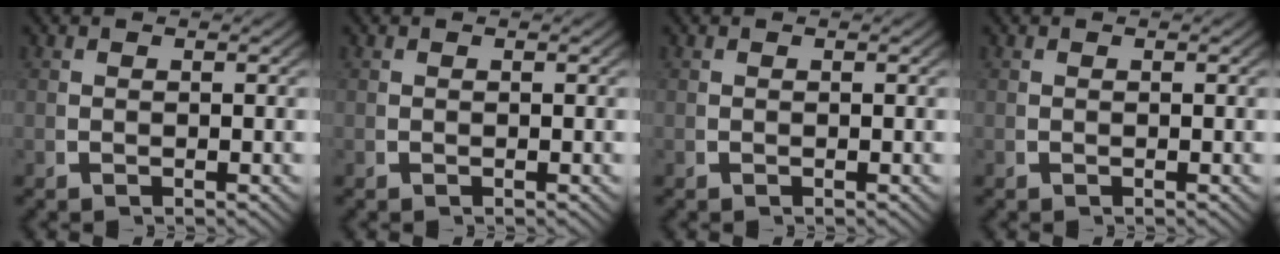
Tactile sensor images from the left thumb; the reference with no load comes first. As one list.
[{"total": 0.0}, {"total": 0.0}, {"total": 0.0}]